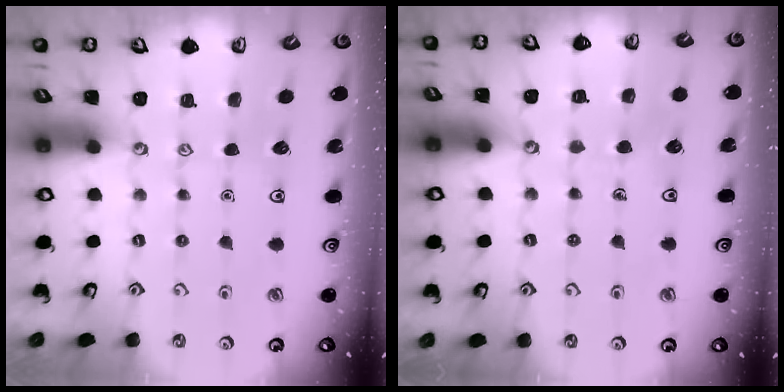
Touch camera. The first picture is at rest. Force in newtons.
{"total": 5.1, "press": 5.1, "slide": 0.4}